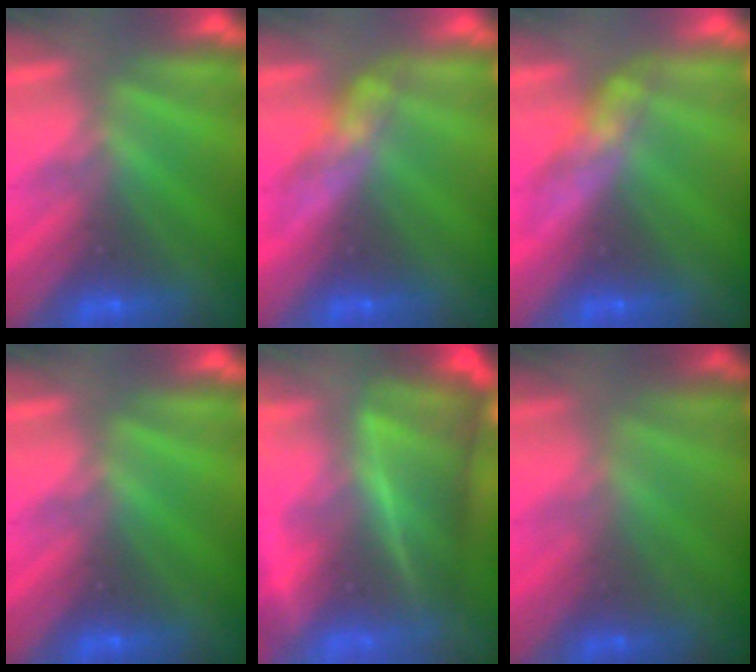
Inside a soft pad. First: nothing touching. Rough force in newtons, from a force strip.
{"total": 2.7}
{"total": 2.7}
{"total": 0.0}
{"total": 7.4}
{"total": 1.8}